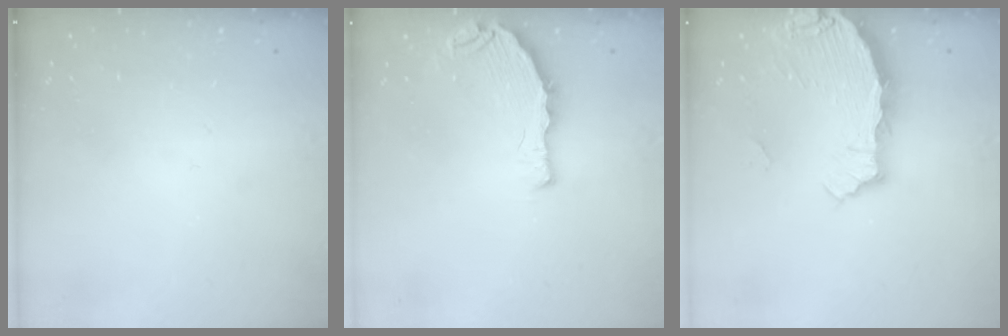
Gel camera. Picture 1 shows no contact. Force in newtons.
{"total": 7.4, "press": 5.7, "slide": 4.7}
{"total": 5.7, "press": 5.7, "slide": 0.5}